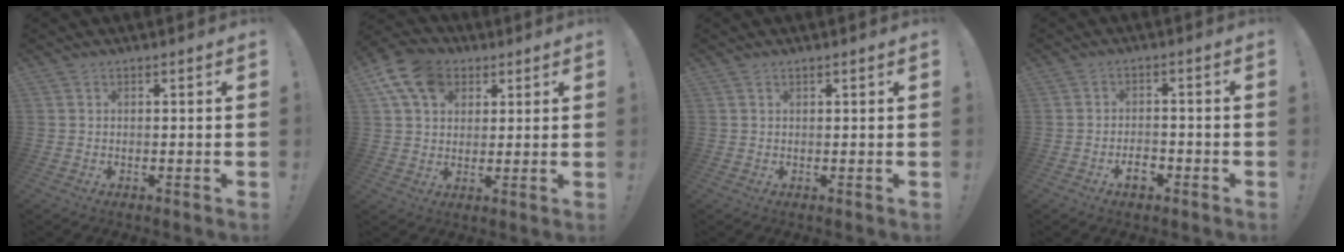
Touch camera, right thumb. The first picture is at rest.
{"total": 13.2, "force": [5.8, 9.6, 7.0], "torque": [-0.129, -0.015, 0.114]}
{"total": 0.5, "force": [0.3, -0.2, 0.4], "torque": [-0.007, 0.000, 0.005]}
{"total": 4.0, "force": [-2.5, 2.1, 2.4], "torque": [-0.041, 0.017, -0.041]}